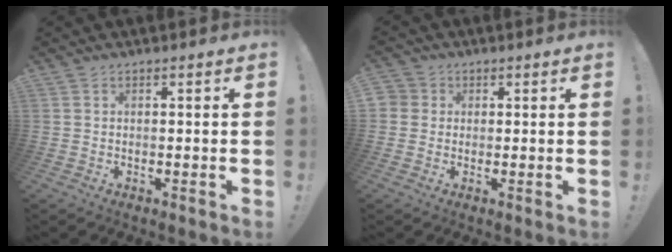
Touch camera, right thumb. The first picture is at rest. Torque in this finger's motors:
{"motor_torque": [0.09, 0.14, 0.47, 0.43, 0.16]}